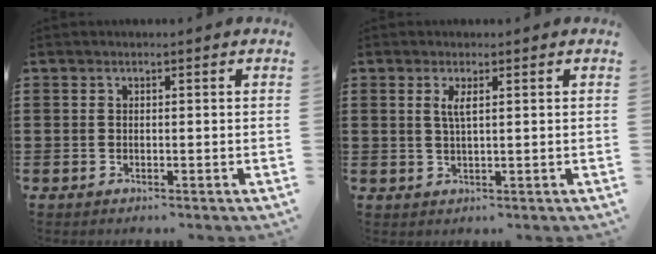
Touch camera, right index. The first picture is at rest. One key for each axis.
{"total": 2.2, "fx": 0.7, "fy": 0.4, "fz": 2.0, "tx": -0.043, "ty": 0.002, "tz": 0.011}